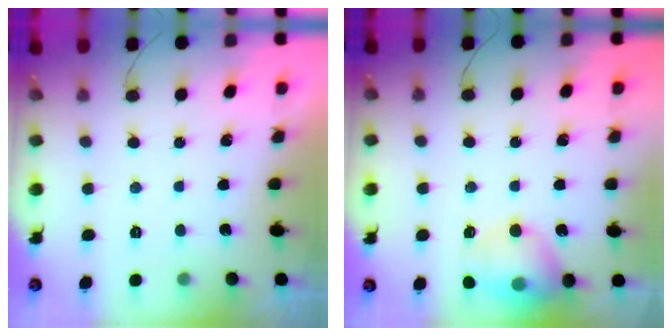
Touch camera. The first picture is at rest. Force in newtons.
{"total": 14.0, "press": 13.9, "slide": 1.8}